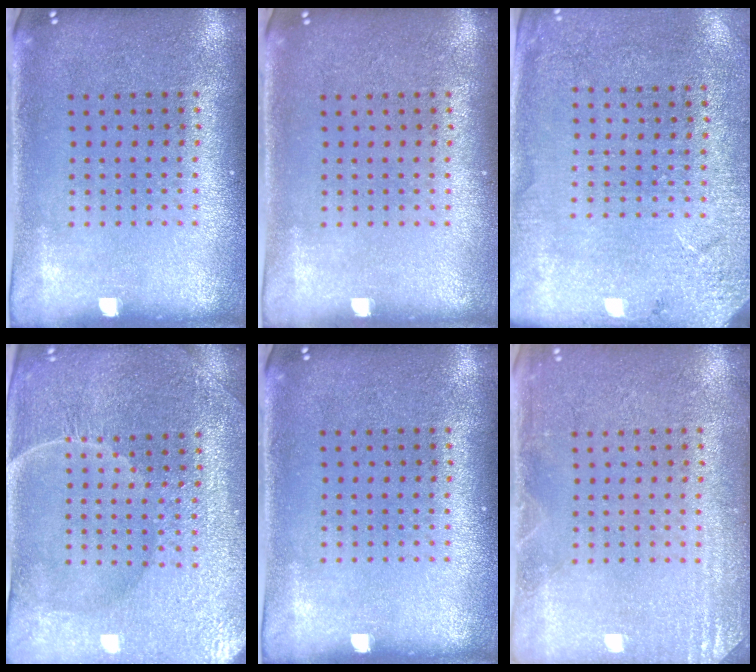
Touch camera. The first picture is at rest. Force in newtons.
{"total": 0.0}
{"total": 2.6, "press": 2.5, "slide": 0.7}
{"total": 4.4, "press": 4.2, "slide": 1.3}
{"total": 0.0}
{"total": 2.2, "press": 2.1, "slide": 0.3}